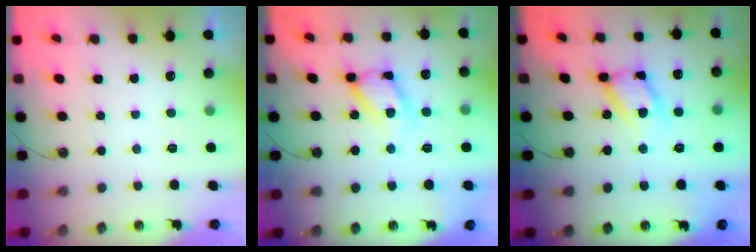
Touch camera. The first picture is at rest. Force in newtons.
{"total": 14.7, "press": 14.7, "slide": 1.2}
{"total": 14.4, "press": 14.3, "slide": 1.1}